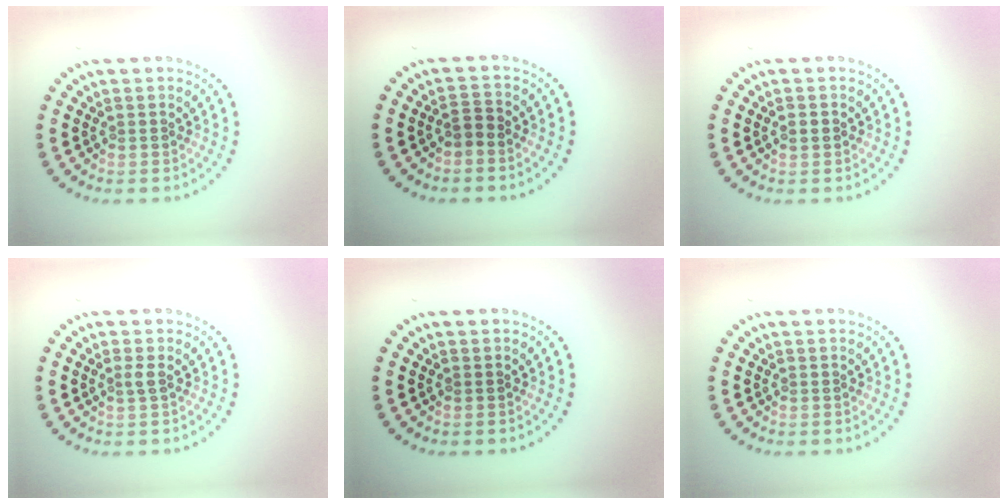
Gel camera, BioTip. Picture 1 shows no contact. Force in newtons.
{"total": 1.3, "press": 1.1, "slide": 0.8}
{"total": 1.1, "press": 1.1, "slide": 0.1}
{"total": 0.8, "press": 0.5, "slide": 0.6}
{"total": 0.0}
{"total": 0.0}